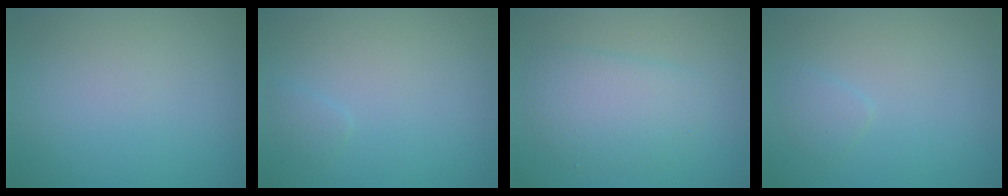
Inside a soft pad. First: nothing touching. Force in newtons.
{"total": 0.8, "press": 0.8, "slide": 0.1}
{"total": 4.1, "press": 4.0, "slide": 0.1}
{"total": 1.1, "press": 1.1, "slide": 0.1}